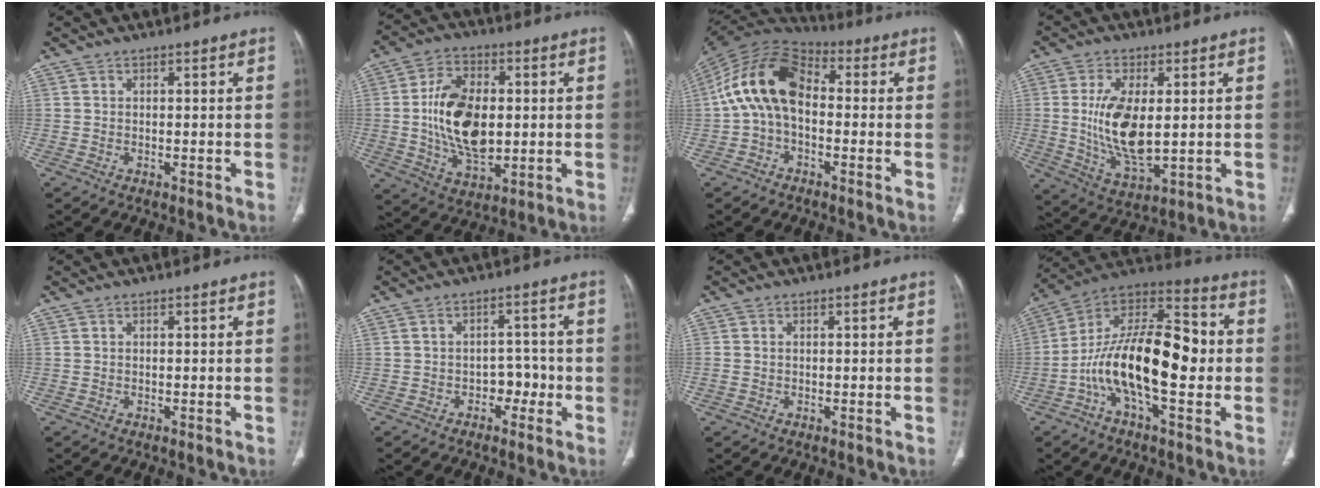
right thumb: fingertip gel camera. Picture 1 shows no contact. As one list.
[{"total": 15.8, "force": [0.3, 9.4, 12.6], "torque": [-0.212, -0.002, 0.010]}, {"total": 14.1, "force": [-0.1, 8.9, 11.0], "torque": [-0.196, 0.038, -0.016]}, {"total": 13.0, "force": [0.7, 6.2, 11.4], "torque": [-0.218, -0.021, 0.025]}, {"total": 0.0}, {"total": 3.9, "force": [-1.6, 2.9, 2.1], "torque": [-0.004, 0.018, -0.029]}, {"total": 0.8, "force": [-0.1, 0.7, 0.5], "torque": [-0.012, 0.003, 0.000]}, {"total": 21.0, "force": [-2.8, 9.1, 18.7], "torque": [-0.305, 0.043, -0.054]}]